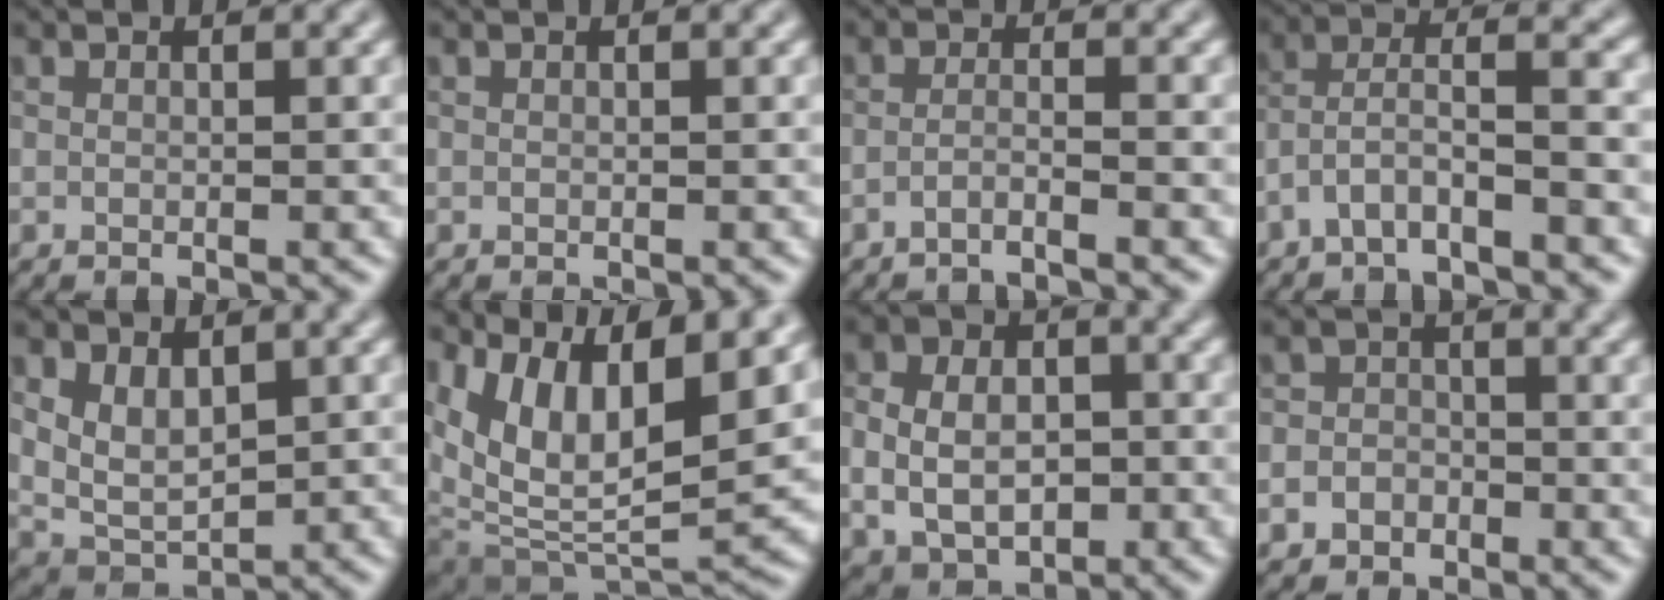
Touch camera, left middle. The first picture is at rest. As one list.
[{"total": 0.0}, {"total": 1.5, "force": [-1.2, 0.1, 1.0], "torque": [-0.016, 0.001, -0.030]}, {"total": 4.0, "force": [-2.3, 1.2, 3.1], "torque": [-0.065, 0.012, -0.052]}, {"total": 4.6, "force": [0.8, 3.0, 3.3], "torque": [-0.062, -0.007, 0.023]}, {"total": 10.7, "force": [5.2, 4.5, 8.2], "torque": [-0.164, 0.001, 0.103]}, {"total": 8.0, "force": [-0.6, 6.3, 4.9], "torque": [-0.077, 0.003, -0.017]}, {"total": 3.6, "force": [-1.7, 3.1, 0.6], "torque": [0.028, 0.002, -0.045]}]